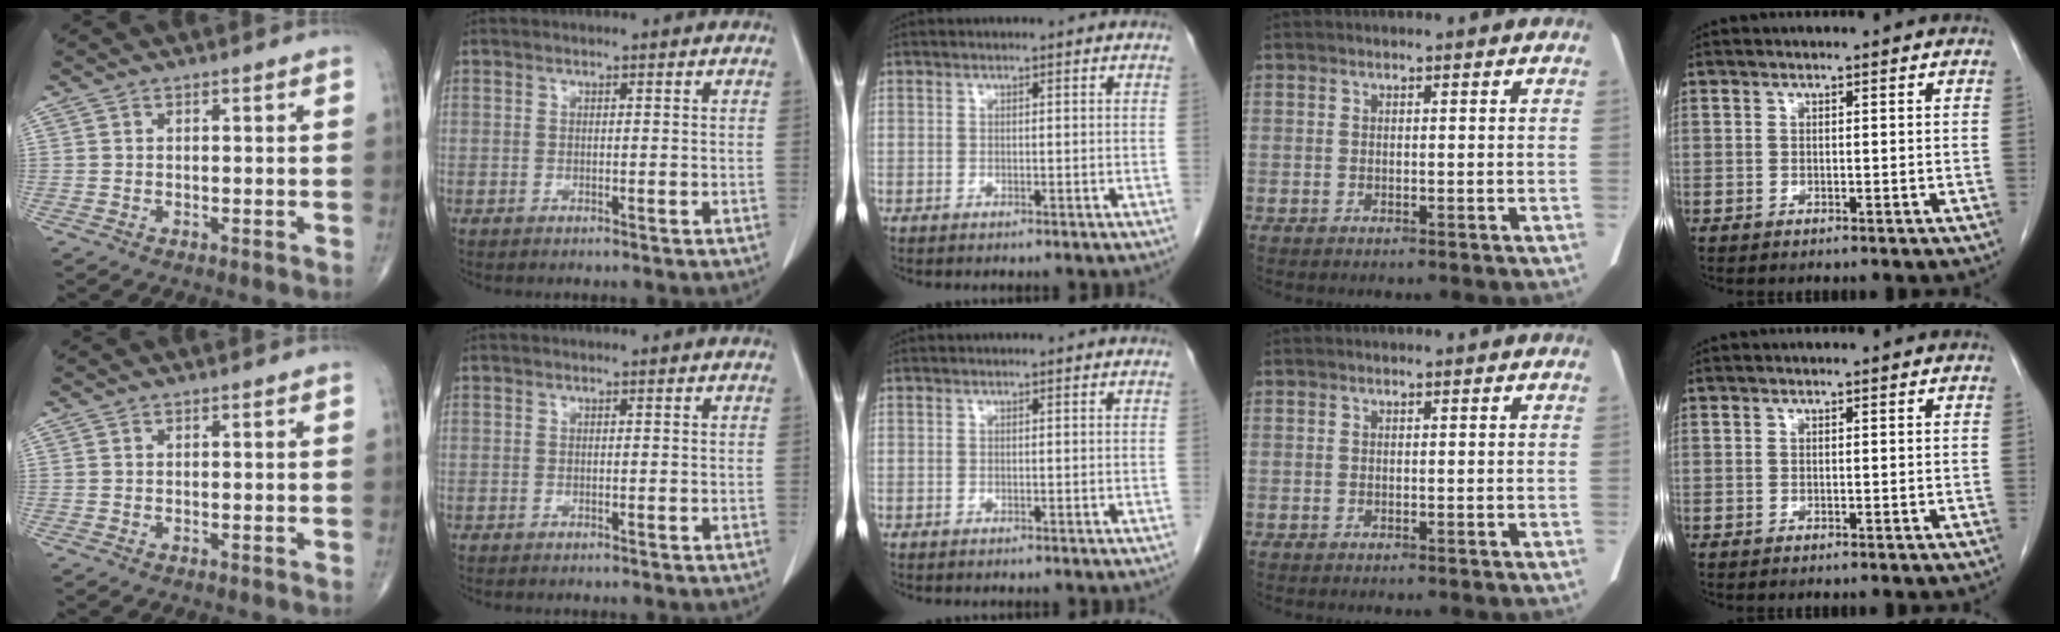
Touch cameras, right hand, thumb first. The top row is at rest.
{}